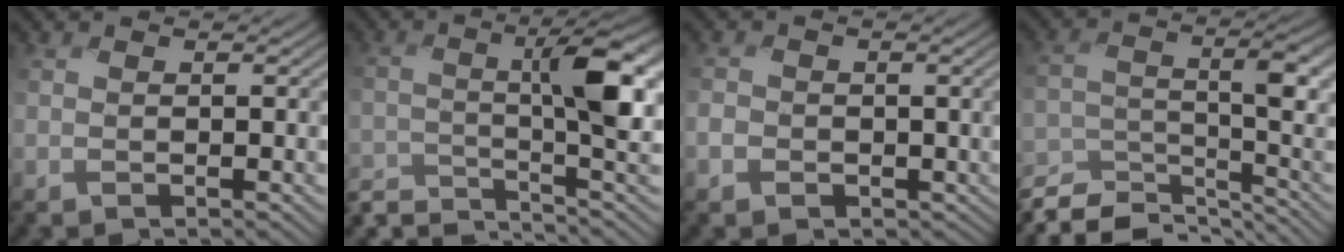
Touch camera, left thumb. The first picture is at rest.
{"total": 8.9, "force": [-5.6, 1.5, 6.7], "torque": [-0.090, -0.003, -0.118]}
{"total": 2.6, "force": [-1.0, 2.4, 0.4], "torque": [-0.017, -0.007, -0.024]}
{"total": 9.5, "force": [-8.5, 2.0, 3.6], "torque": [-0.078, -0.006, -0.169]}